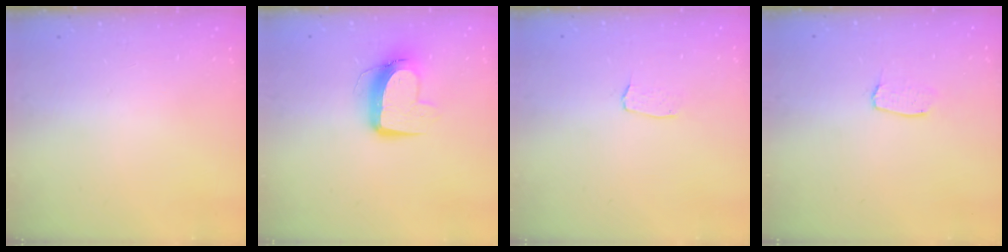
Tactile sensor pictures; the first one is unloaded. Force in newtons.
{"total": 10.9, "press": 10.9, "slide": 1.2}
{"total": 3.0, "press": 3.0, "slide": 0.2}
{"total": 4.0, "press": 4.0, "slide": 0.3}